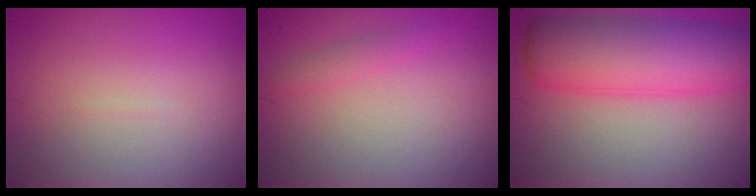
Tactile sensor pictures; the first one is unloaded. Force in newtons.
{"total": 1.1, "press": 1.1, "slide": 0.1}
{"total": 9.1, "press": 9.1, "slide": 0.2}